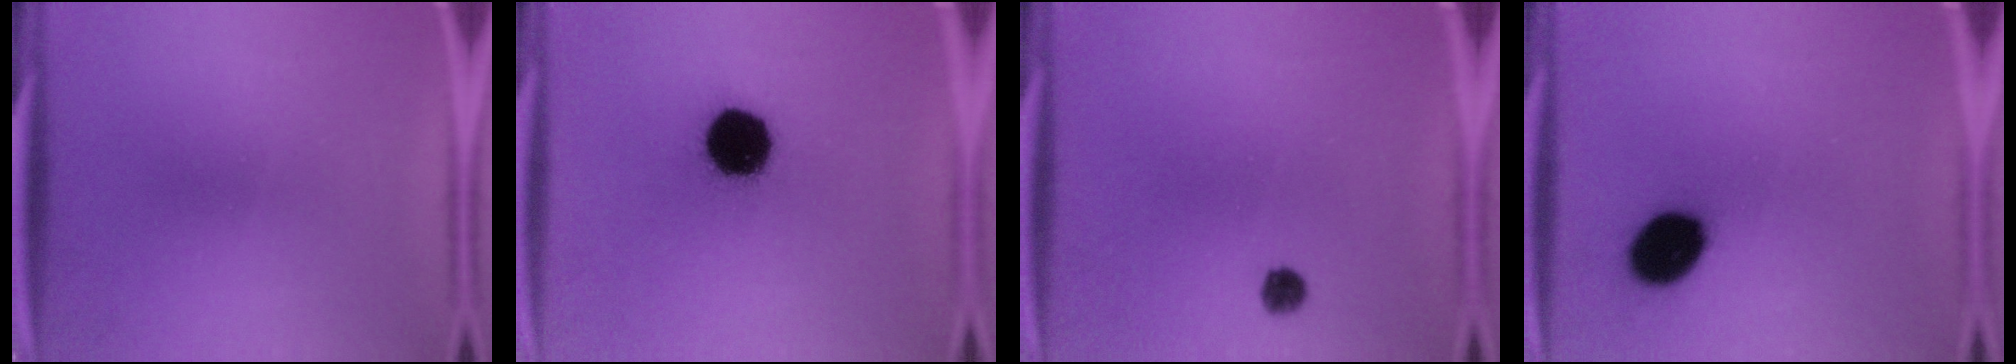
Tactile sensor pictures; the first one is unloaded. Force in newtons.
{"total": 17.2}
{"total": 2.3}
{"total": 11.4}